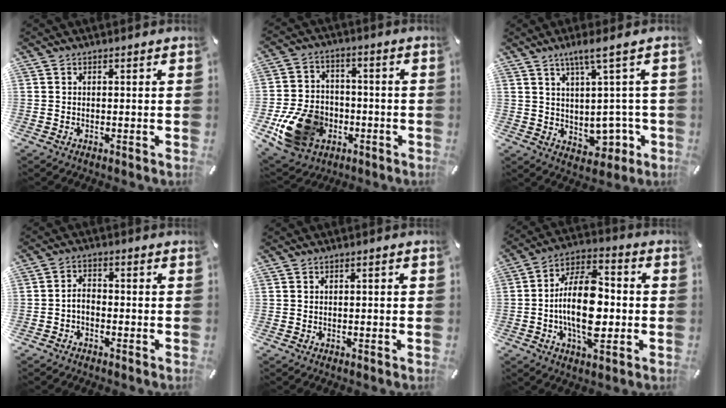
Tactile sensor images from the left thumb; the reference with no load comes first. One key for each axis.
{"total": 15.5, "fx": -5.5, "fy": 11.9, "fz": 8.3, "tx": -0.171, "ty": 0.036, "tz": -0.088}
{"total": 9.5, "fx": 2.0, "fy": 4.5, "fz": 8.1, "tx": -0.109, "ty": -0.019, "tz": 0.036}
{"total": 3.0, "fx": -1.6, "fy": 1.7, "fz": 1.8, "tx": -0.041, "ty": 0.009, "tz": -0.033}
{"total": 0.7, "fx": -0.1, "fy": 0.3, "fz": 0.6, "tx": -0.010, "ty": 0.001, "tz": -0.003}
{"total": 16.8, "fx": -2.0, "fy": 8.7, "fz": 14.2, "tx": -0.269, "ty": 0.004, "tz": -0.037}